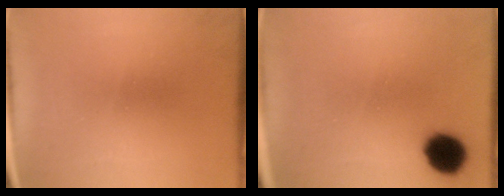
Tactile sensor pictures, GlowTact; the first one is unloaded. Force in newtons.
{"total": 8.1}